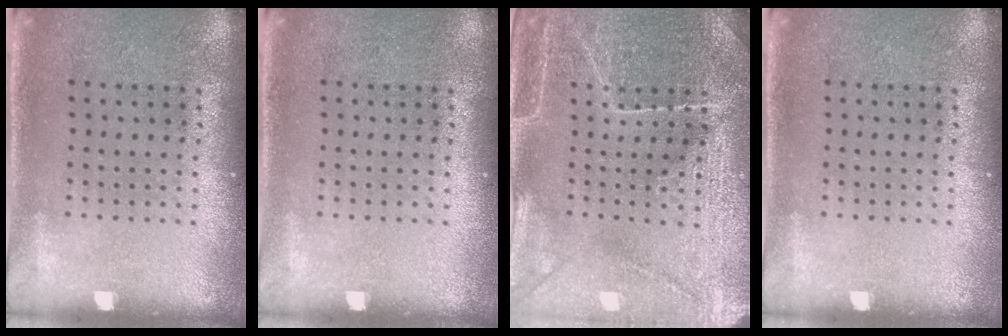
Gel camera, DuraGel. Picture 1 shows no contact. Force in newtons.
{"total": 0.0}
{"total": 3.8, "press": 3.7, "slide": 0.9}
{"total": 0.0}